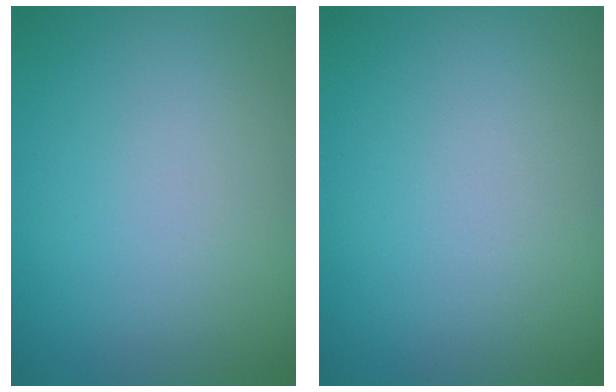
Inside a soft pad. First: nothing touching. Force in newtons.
{"total": 0.0}